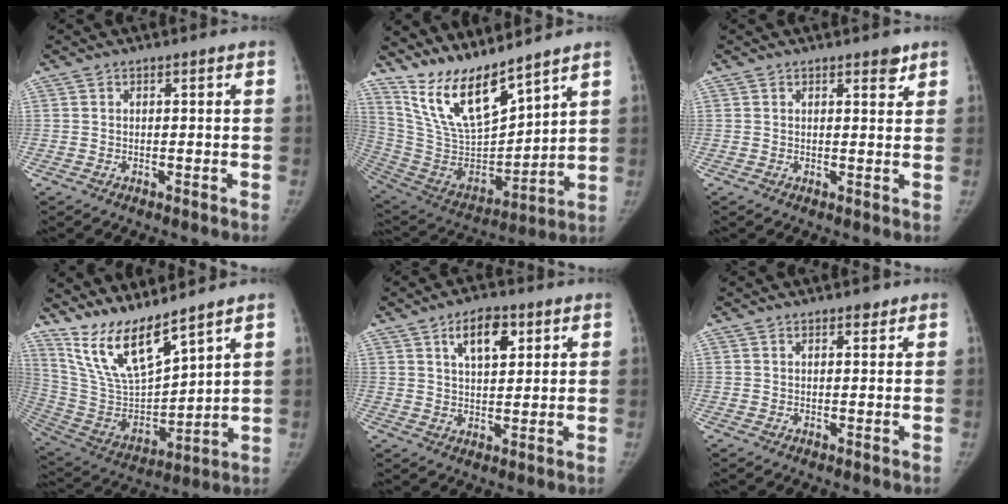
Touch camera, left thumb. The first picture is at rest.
{"total": 16.7, "force": [13.5, 4.0, 9.0], "torque": [-0.142, -0.080, 0.274]}
{"total": 2.3, "force": [1.6, 0.9, 1.3], "torque": [-0.008, -0.010, 0.021]}
{"total": 14.8, "force": [12.0, 2.9, 8.1], "torque": [-0.139, -0.070, 0.251]}
{"total": 7.8, "force": [3.8, 3.9, 5.6], "torque": [-0.069, -0.016, 0.061]}
{"total": 1.5, "force": [1.2, 0.7, 0.7], "torque": [-0.003, -0.007, 0.016]}